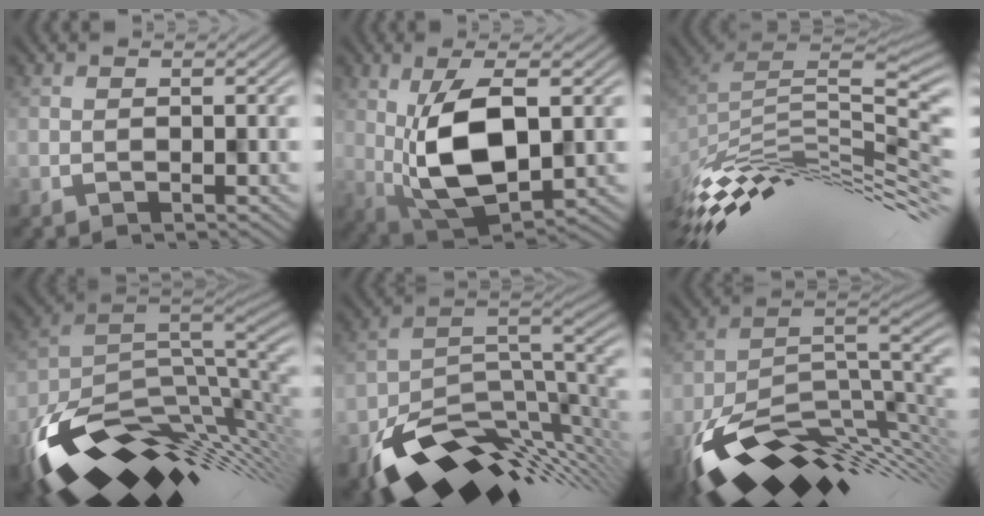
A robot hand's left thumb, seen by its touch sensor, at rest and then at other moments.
{"total": 11.7, "force": [1.3, 5.5, 10.2], "torque": [-0.206, -0.006, 0.032]}
{"total": 12.3, "force": [-3.8, 3.6, 11.1], "torque": [-0.197, 0.012, -0.068]}
{"total": 15.0, "force": [-4.3, 8.0, 12.0], "torque": [-0.239, -0.025, -0.079]}
{"total": 13.0, "force": [-5.8, 7.0, 9.3], "torque": [-0.171, -0.039, -0.082]}
{"total": 14.3, "force": [-5.3, 6.6, 11.5], "torque": [-0.207, -0.024, -0.089]}